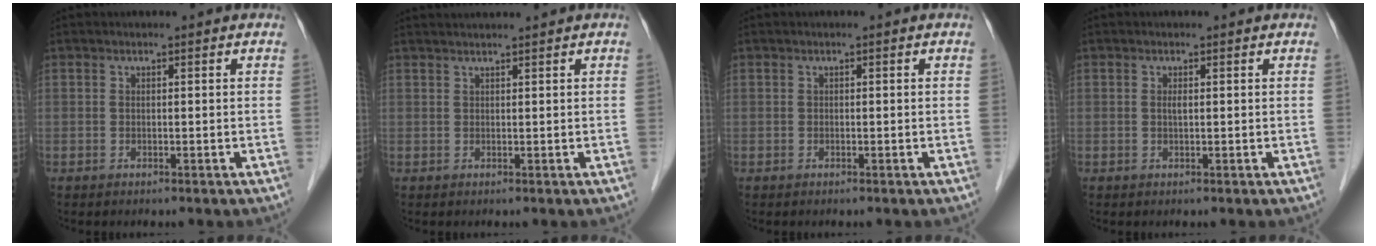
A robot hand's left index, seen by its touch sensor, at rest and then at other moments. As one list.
[{"total": 2.8, "force": [2.7, -0.4, 0.7], "torque": [-0.006, 0.026, 0.049]}, {"total": 0.0}, {"total": 0.7, "force": [0.2, 0.1, 0.7], "torque": [-0.020, -0.001, 0.002]}]